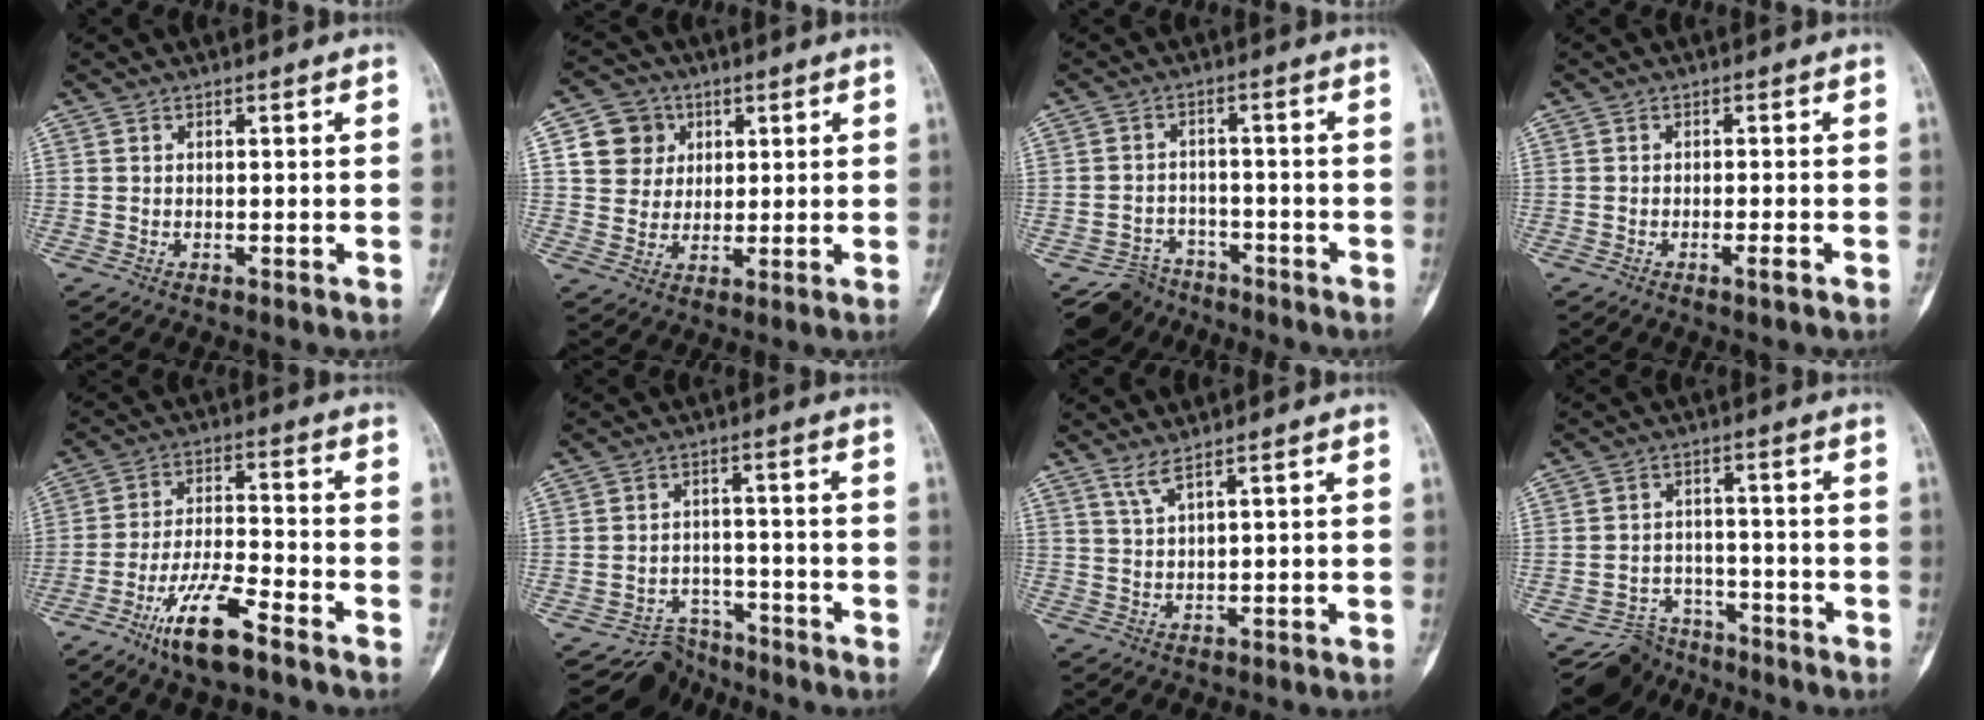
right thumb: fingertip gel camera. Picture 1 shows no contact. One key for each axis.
{"total": 8.2, "fx": 2.5, "fy": 7.6, "fz": 2.0, "tx": 0.000, "ty": -0.001, "tz": 0.044}
{"total": 6.4, "fx": -5.4, "fy": 3.3, "fz": -1.3, "tx": 0.039, "ty": 0.051, "tz": -0.092}
{"total": 1.8, "fx": -1.0, "fy": 0.1, "fz": 1.5, "tx": -0.026, "ty": 0.001, "tz": -0.018}
{"total": 12.0, "fx": -7.6, "fy": 2.7, "fz": 8.9, "tx": -0.174, "ty": 0.038, "tz": -0.138}
{"total": 6.0, "fx": -5.2, "fy": 2.0, "fz": -2.3, "tx": 0.052, "ty": 0.067, "tz": -0.085}
{"total": 2.7, "fx": 2.0, "fy": 0.0, "fz": 1.8, "tx": -0.045, "ty": -0.016, "tz": 0.048}
{"total": 7.2, "fx": -6.3, "fy": 2.9, "fz": -1.9, "tx": 0.048, "ty": 0.066, "tz": -0.108}